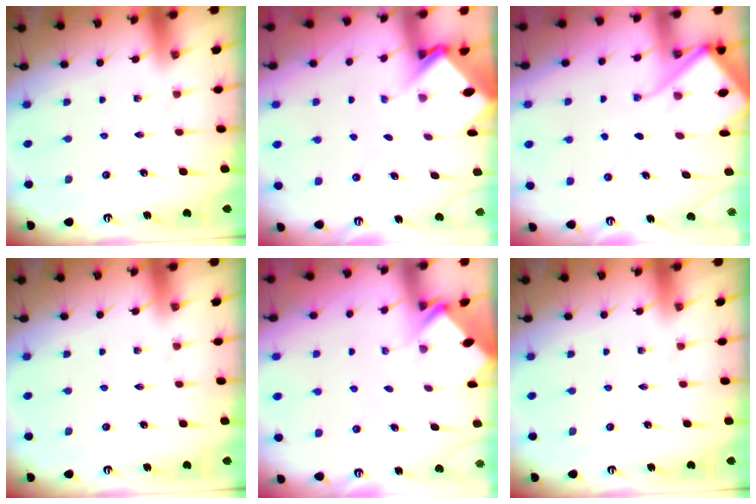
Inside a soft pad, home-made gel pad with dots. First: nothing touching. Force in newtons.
{"total": 3.2, "press": 3.2, "slide": 0.2}
{"total": 7.9, "press": 7.9, "slide": 0.7}
{"total": 0.0}
{"total": 2.7, "press": 2.7, "slide": 0.2}
{"total": 0.0}